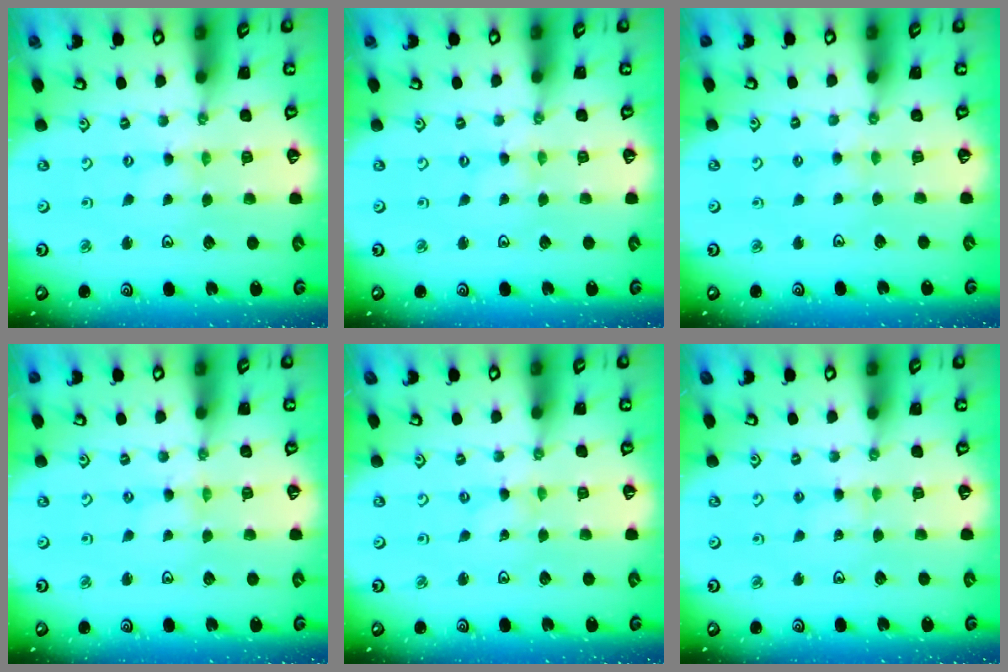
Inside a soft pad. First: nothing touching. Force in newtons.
{"total": 0.0}
{"total": 1.6, "press": 1.5, "slide": 0.4}
{"total": 0.0}
{"total": 0.0}
{"total": 2.5, "press": 2.5, "slide": 0.2}